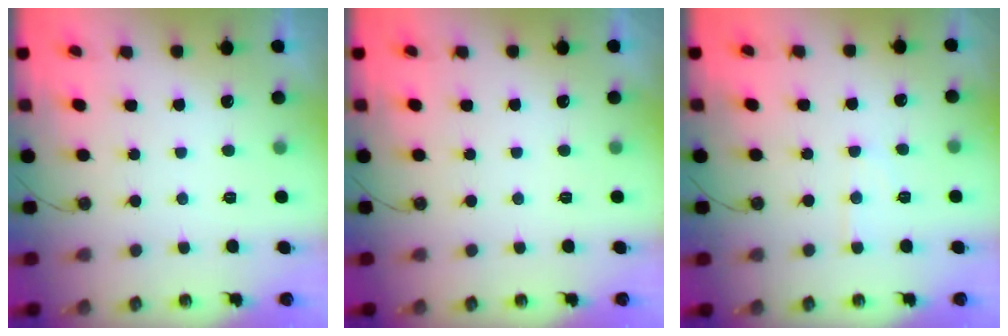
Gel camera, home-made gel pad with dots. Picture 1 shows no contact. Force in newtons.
{"total": 0.0}
{"total": 6.3, "press": 6.3, "slide": 0.2}